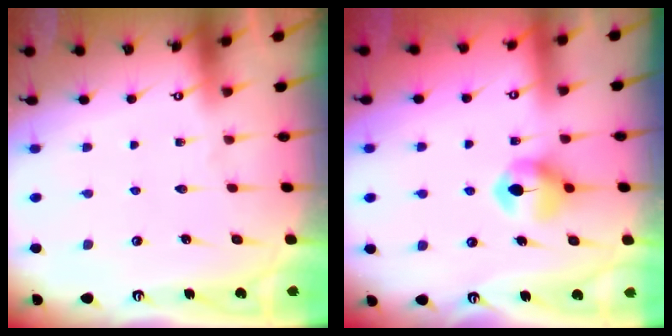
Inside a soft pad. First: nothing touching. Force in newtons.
{"total": 7.3, "press": 7.3, "slide": 0.4}